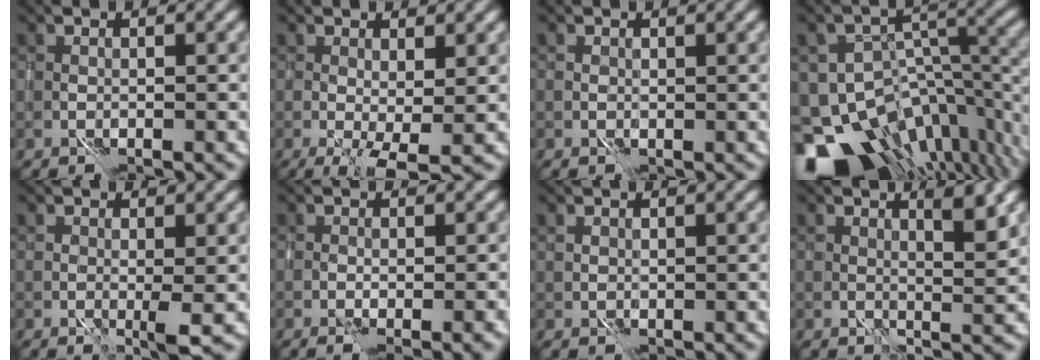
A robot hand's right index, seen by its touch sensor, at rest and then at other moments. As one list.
[{"total": 2.6, "force": [0.5, 0.3, 2.5], "torque": [-0.048, -0.003, 0.011]}, {"total": 0.7, "force": [0.6, 0.4, 0.0], "torque": [0.003, 0.003, 0.009]}, {"total": 14.2, "force": [-8.6, 8.6, 7.4], "torque": [-0.141, -0.006, -0.100]}, {"total": 1.7, "force": [1.3, -0.2, 1.0], "torque": [-0.018, 0.002, 0.023]}, {"total": 2.7, "force": [-1.1, 0.5, 2.5], "torque": [-0.039, -0.002, -0.006]}, {"total": 0.8, "force": [0.7, 0.3, 0.2], "torque": [-0.004, 0.004, 0.014]}, {"total": 3.1, "force": [2.6, 0.0, 1.7], "torque": [-0.022, 0.003, 0.047]}]